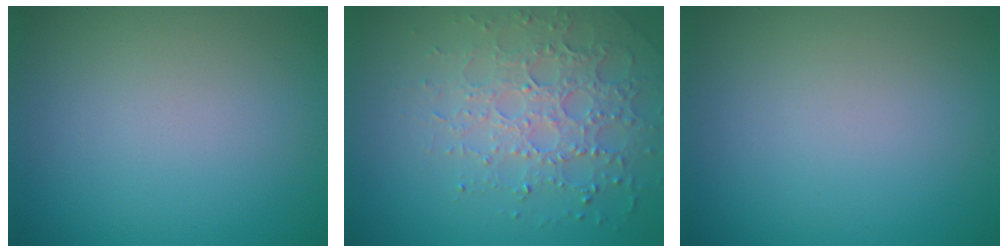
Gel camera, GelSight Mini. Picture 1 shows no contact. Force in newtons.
{"total": 4.4, "press": 3.9, "slide": 2.1}
{"total": 0.0}